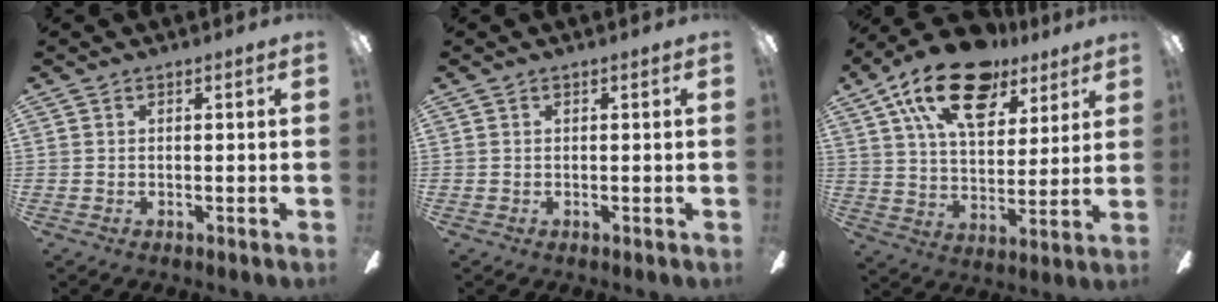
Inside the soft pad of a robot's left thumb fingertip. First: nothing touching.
{"total": 0.0}
{"total": 20.6, "force": [12.7, 10.6, 12.4], "torque": [-0.214, -0.055, 0.222]}